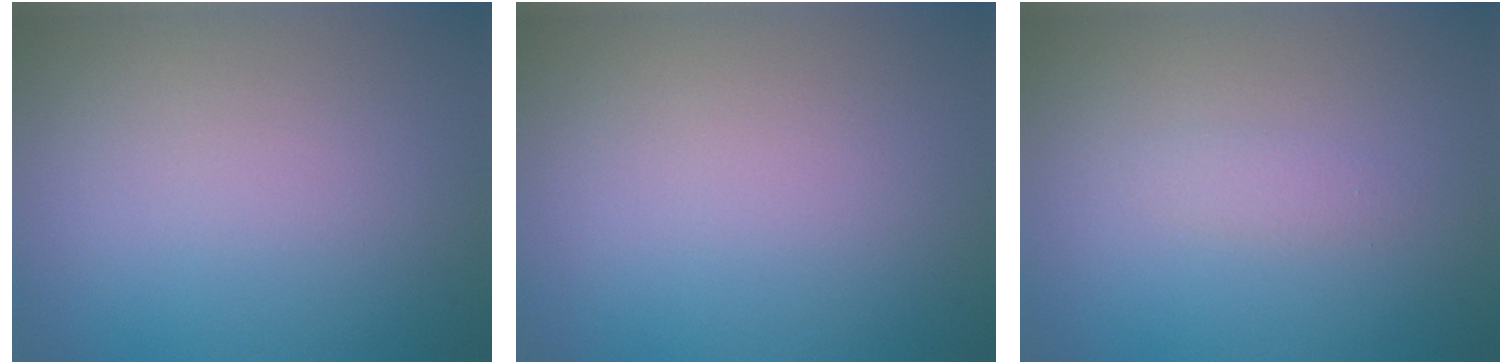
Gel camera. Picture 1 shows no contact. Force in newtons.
{"total": 0.0}
{"total": 0.9, "press": 0.9, "slide": 0.0}